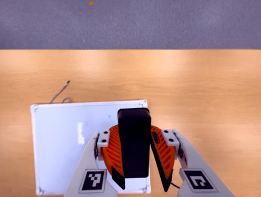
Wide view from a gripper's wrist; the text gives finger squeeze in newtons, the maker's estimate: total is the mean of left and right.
{"total": 8.8, "left": 9.1, "right": 8.4}